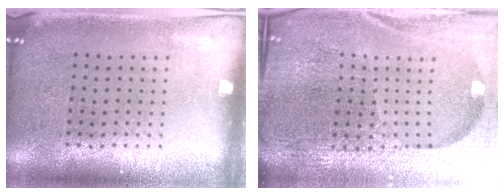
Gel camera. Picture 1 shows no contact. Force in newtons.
{"total": 6.7, "press": 5.8, "slide": 3.3}